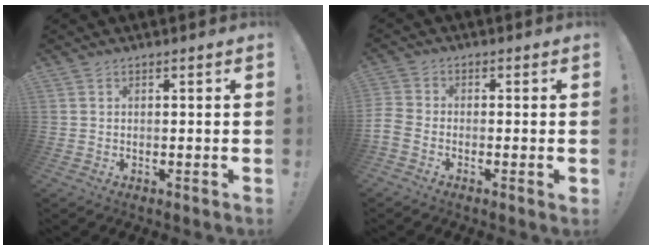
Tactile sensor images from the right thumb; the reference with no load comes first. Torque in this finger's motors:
{"motor_torque": [1.81, 1.78, 1.04, -1.03, 0.25]}